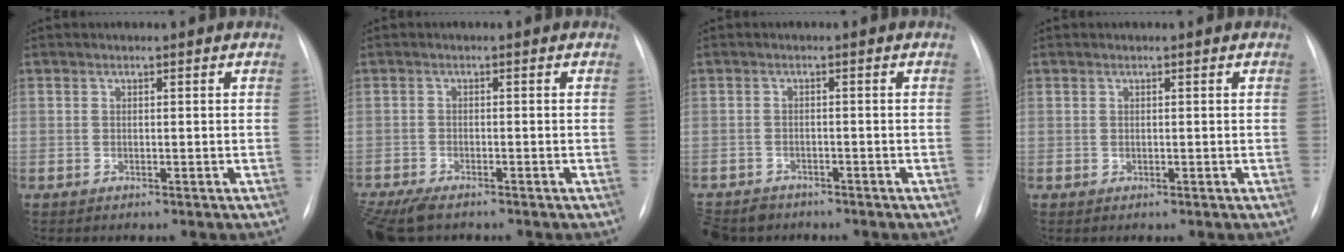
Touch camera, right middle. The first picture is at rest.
{"total": 7.6, "force": [-5.9, 2.4, 4.0], "torque": [-0.077, -0.017, -0.100]}
{"total": 7.4, "force": [-5.9, 4.2, 1.5], "torque": [-0.039, -0.009, -0.093]}
{"total": 0.0}